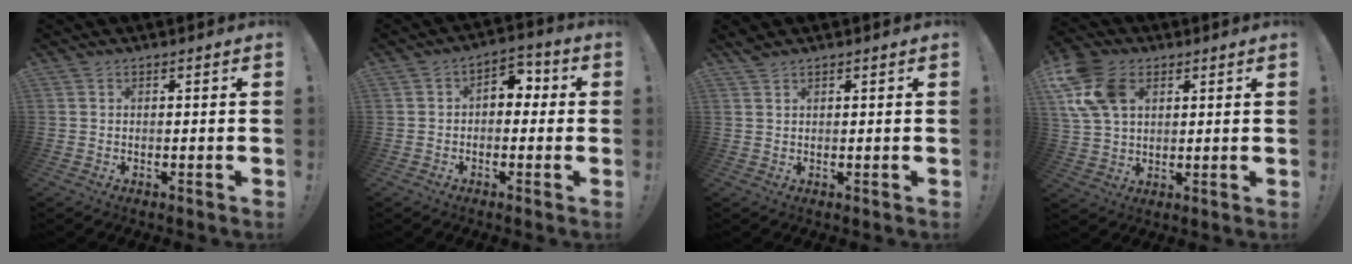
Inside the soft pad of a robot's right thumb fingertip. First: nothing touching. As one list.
[{"total": 5.6, "force": [0.0, 4.4, 3.4], "torque": [-0.038, 0.013, 0.001]}, {"total": 1.4, "force": [1.2, 0.3, 0.7], "torque": [-0.015, 0.001, 0.022]}, {"total": 14.6, "force": [5.3, 10.1, 9.1], "torque": [-0.184, -0.010, 0.105]}]